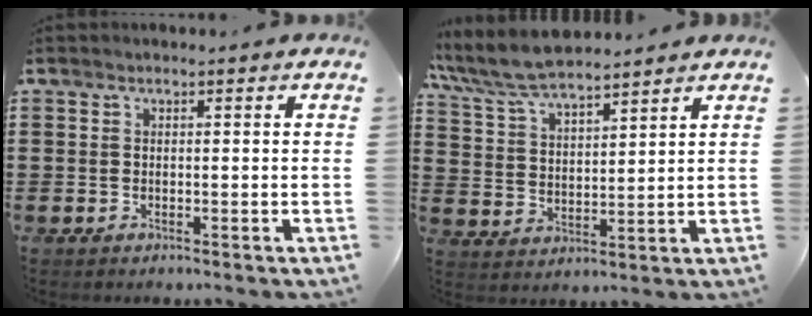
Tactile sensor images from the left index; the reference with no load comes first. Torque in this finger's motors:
{"motor_torque": [1.19, -0.95, 0.44, 0.16]}